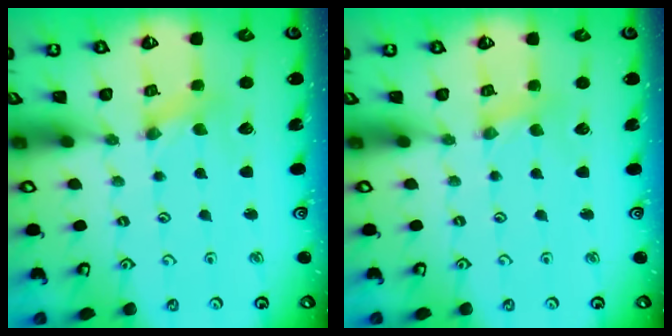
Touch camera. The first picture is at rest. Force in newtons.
{"total": 1.2, "press": 1.2, "slide": 0.3}